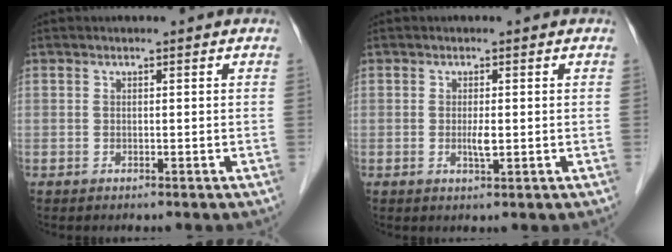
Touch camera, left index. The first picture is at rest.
{"total": 1.7, "force": [-0.1, 0.3, 1.7], "torque": [-0.034, -0.003, -0.001]}